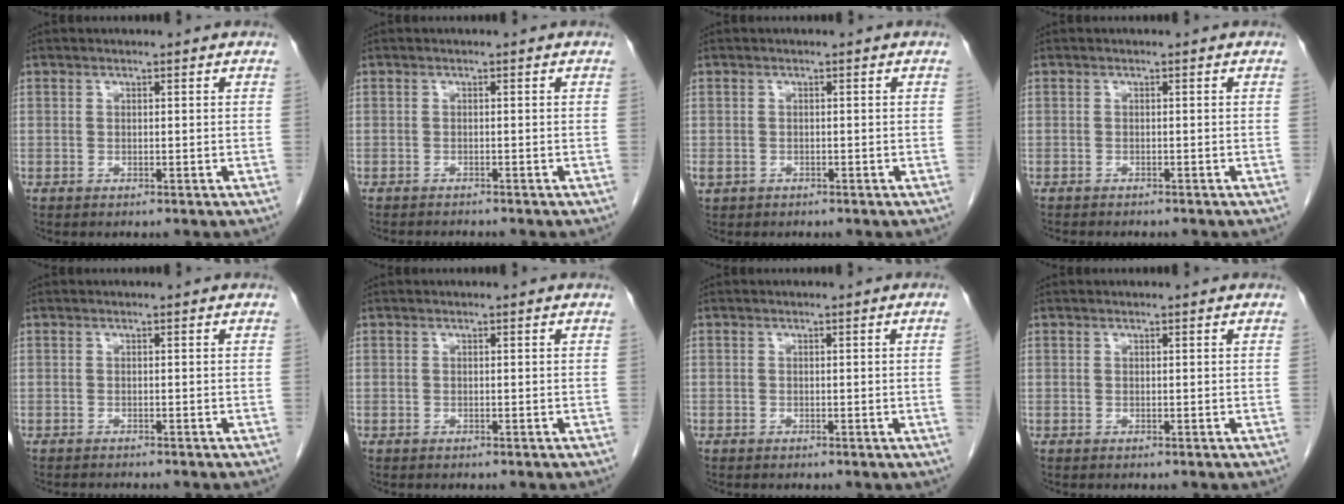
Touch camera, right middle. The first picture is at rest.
{"total": 2.3, "force": [-2.3, 0.1, 0.4], "torque": [-0.006, -0.007, -0.033]}
{"total": 1.7, "force": [-1.0, 1.3, 0.6], "torque": [-0.013, 0.001, -0.011]}
{"total": 4.0, "force": [-3.5, 1.0, 1.7], "torque": [-0.025, -0.007, -0.043]}
{"total": 2.1, "force": [-2.1, 0.0, 0.6], "torque": [-0.010, -0.004, -0.028]}
{"total": 0.0}
{"total": 1.0, "force": [-0.2, -0.4, 0.9], "torque": [-0.004, 0.002, -0.003]}
{"total": 0.0}